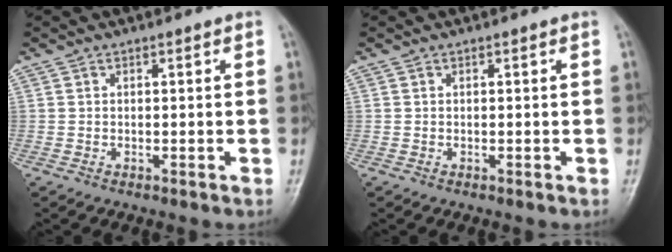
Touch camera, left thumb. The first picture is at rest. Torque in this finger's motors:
{"motor_torque": [0.00, 0.00, 0.00, 0.00, 0.00]}